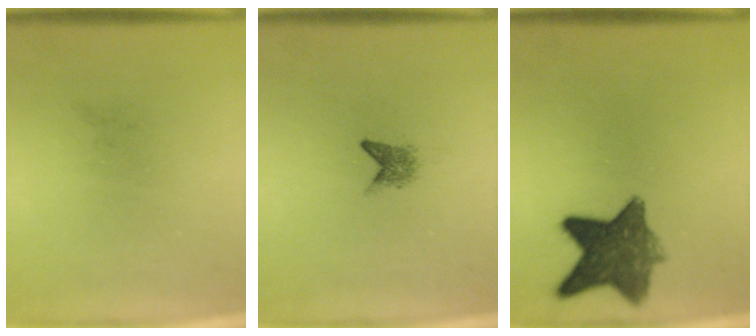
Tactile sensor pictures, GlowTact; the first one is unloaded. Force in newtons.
{"total": 1.8}
{"total": 9.3}